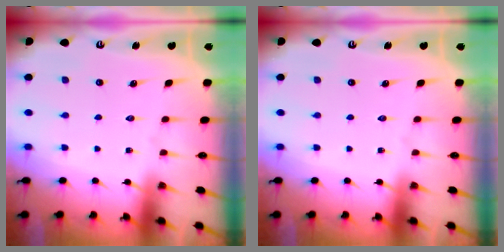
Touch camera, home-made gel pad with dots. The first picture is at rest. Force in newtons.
{"total": 0.0}